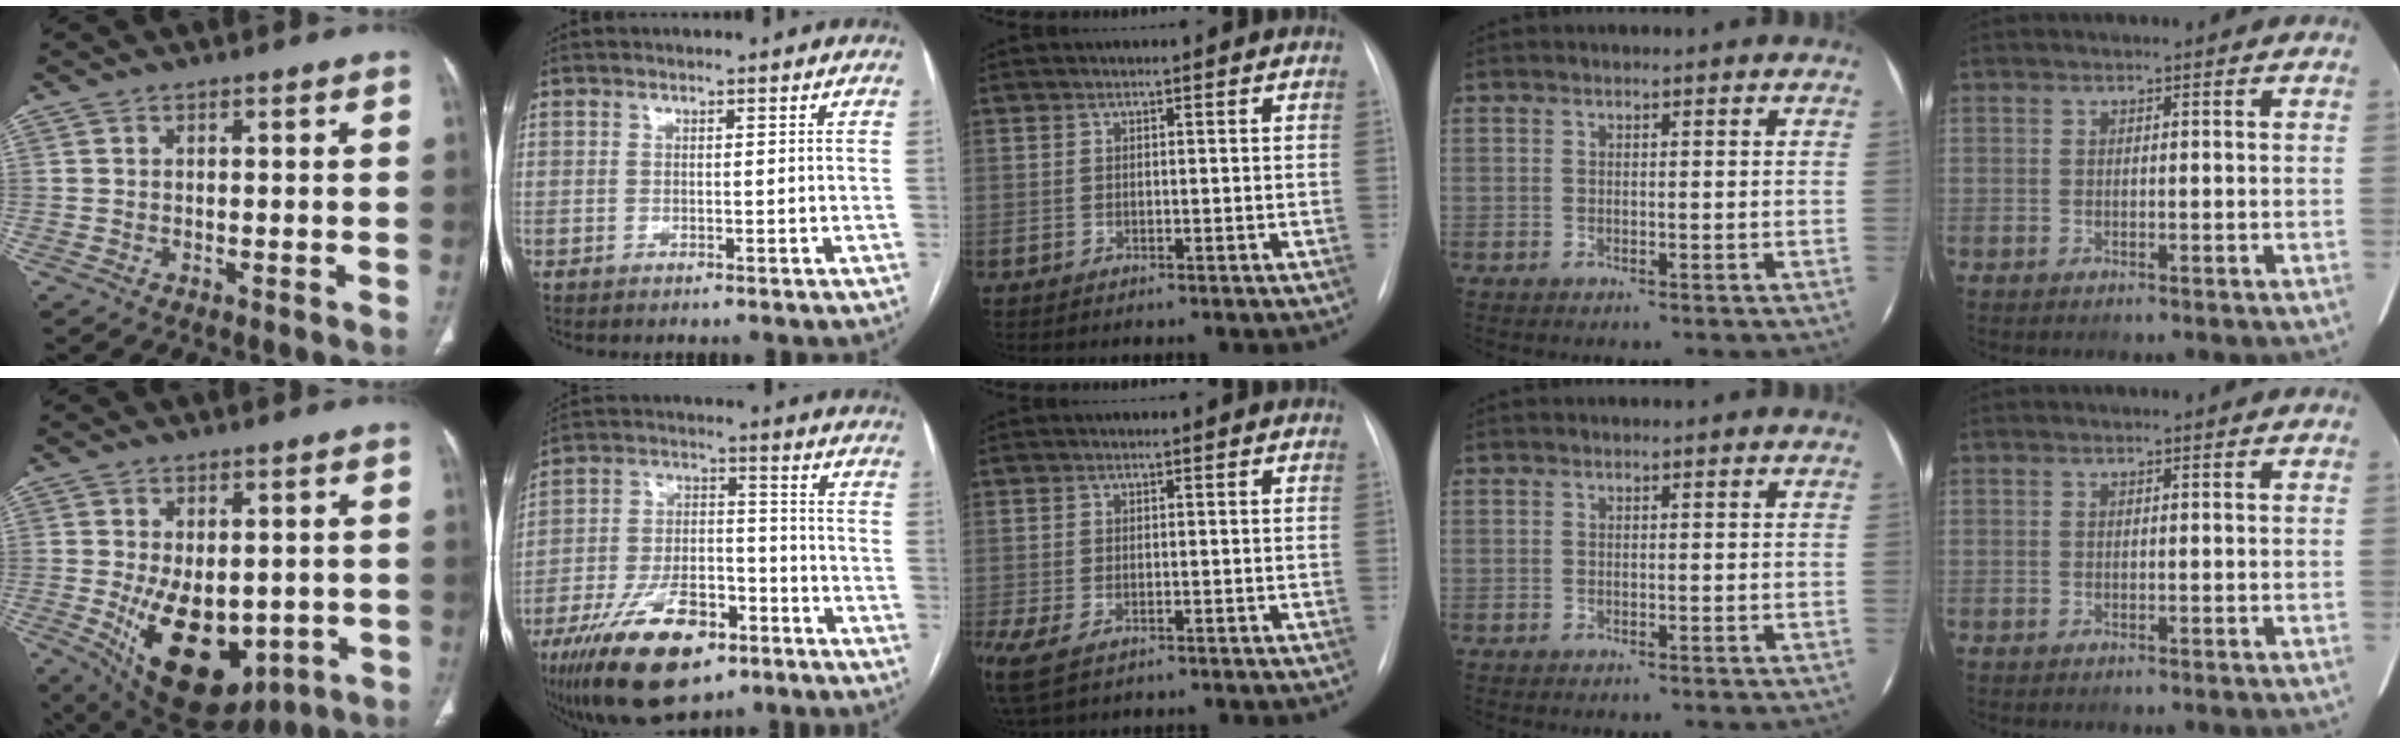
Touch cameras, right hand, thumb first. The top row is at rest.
{"thumb": {"total": 16.4, "force": [-3.6, 9.7, 12.7], "torque": [-0.184, -0.018, -0.024]}, "index": {"total": 17.6, "force": [-10.8, 7.6, 11.6], "torque": [-0.225, 0.000, -0.184]}, "middle": {"total": 8.0, "force": [-4.6, 3.8, 5.3], "torque": [-0.123, -0.024, -0.071]}}